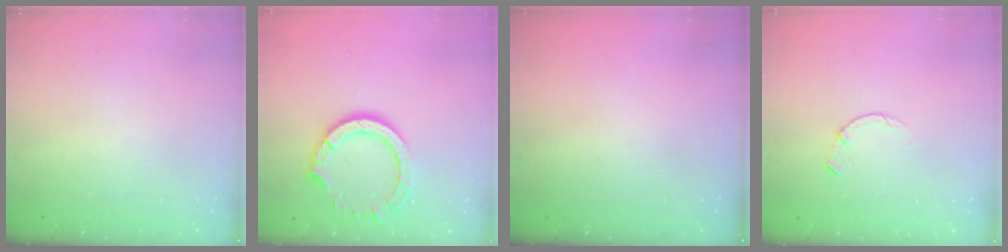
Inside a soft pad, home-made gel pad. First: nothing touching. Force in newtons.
{"total": 10.8, "press": 10.8, "slide": 1.2}
{"total": 0.0}
{"total": 0.7, "press": 0.6, "slide": 0.2}